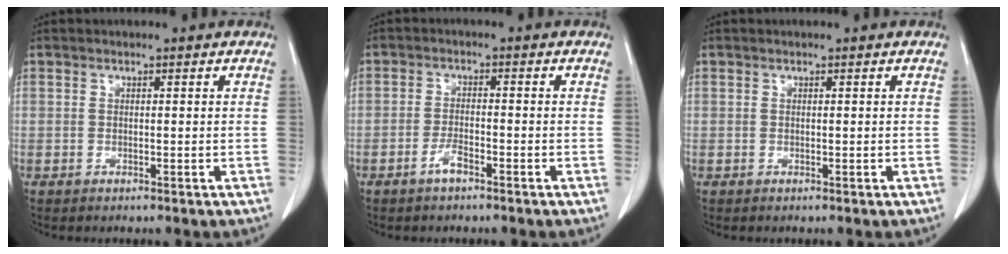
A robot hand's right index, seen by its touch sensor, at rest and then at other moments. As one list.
[{"total": 2.5, "force": [-1.7, 0.5, 1.8], "torque": [-0.033, 0.002, -0.031]}, {"total": 0.0}]